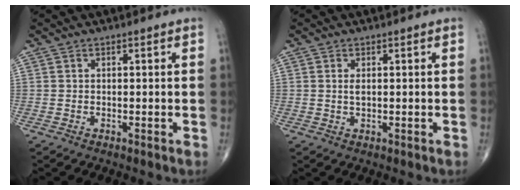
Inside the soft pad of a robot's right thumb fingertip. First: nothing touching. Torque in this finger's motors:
{"motor_torque": [-0.32, 0.14, 0.15, 0.15, -0.01]}